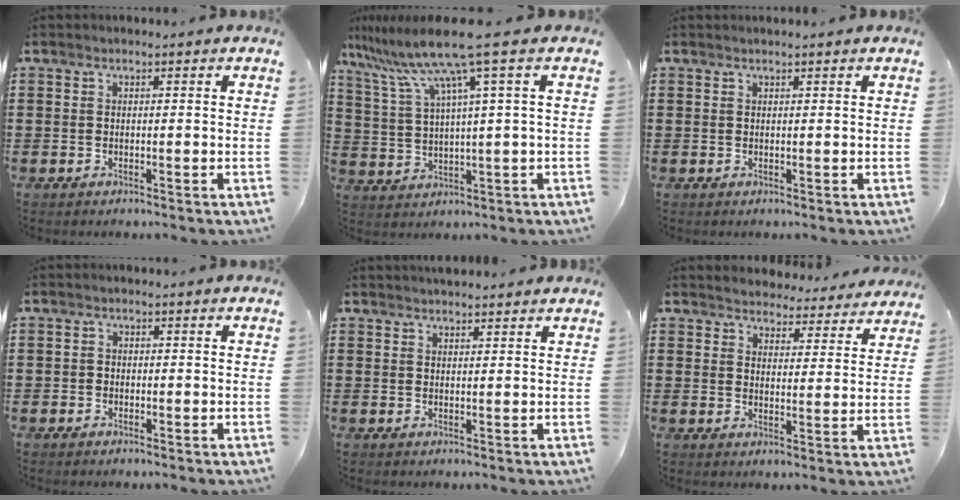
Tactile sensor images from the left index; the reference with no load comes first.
{"total": 10.0, "force": [5.9, -0.6, 8.0], "torque": [-0.189, -0.031, 0.091]}
{"total": 0.5, "force": [0.4, -0.1, 0.3], "torque": [-0.007, -0.002, 0.009]}
{"total": 0.9, "force": [-0.6, 0.7, 0.2], "torque": [-0.006, 0.000, -0.012]}
{"total": 1.8, "force": [1.8, 0.3, 0.3], "torque": [-0.010, 0.000, 0.035]}
{"total": 4.2, "force": [4.2, 0.2, -0.2], "torque": [-0.010, -0.030, 0.072]}